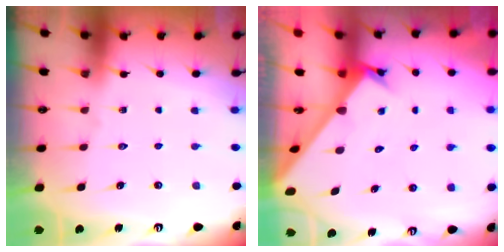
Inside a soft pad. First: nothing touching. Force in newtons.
{"total": 2.6, "press": 2.6, "slide": 0.3}